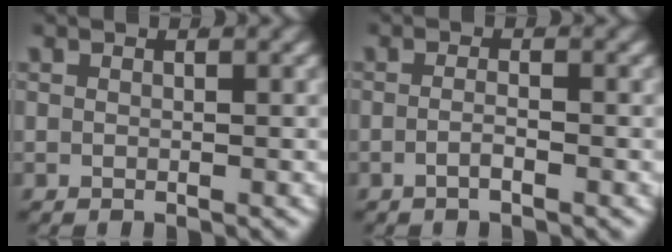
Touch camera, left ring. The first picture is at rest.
{"total": 1.7, "force": [-1.3, -0.1, 1.0], "torque": [-0.025, -0.009, -0.021]}